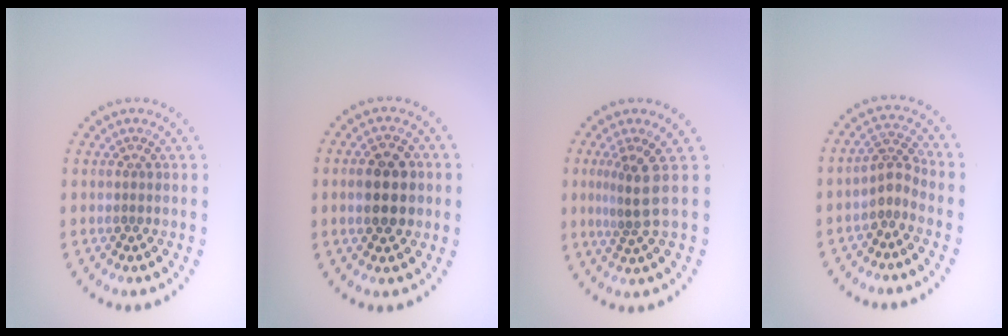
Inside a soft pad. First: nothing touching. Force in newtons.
{"total": 4.1, "press": 4.1, "slide": 0.3}
{"total": 2.8, "press": 1.8, "slide": 2.1}
{"total": 2.2, "press": 1.6, "slide": 1.5}